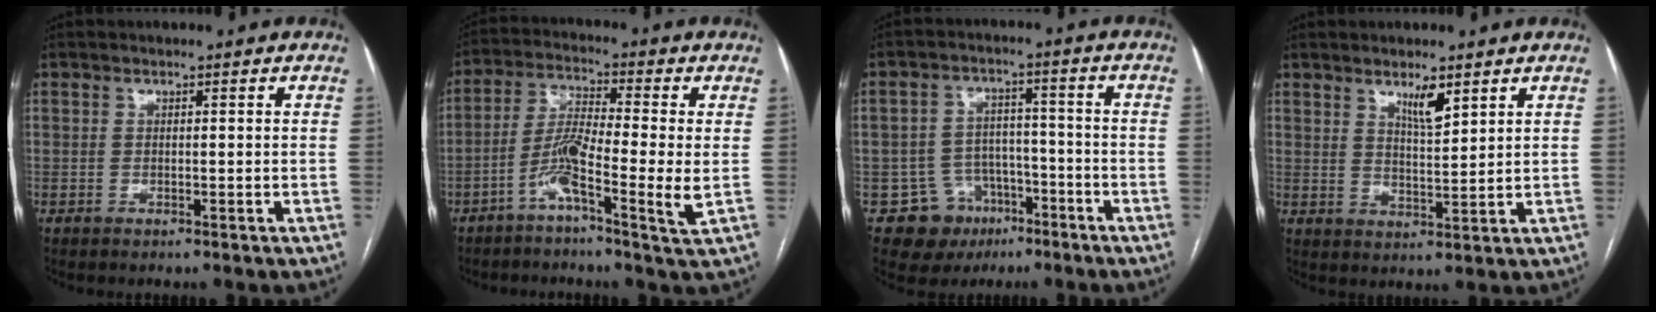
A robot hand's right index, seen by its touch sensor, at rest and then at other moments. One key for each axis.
{"total": 8.6, "fx": -2.7, "fy": 0.0, "fz": 8.1, "tx": -0.160, "ty": 0.005, "tz": -0.059}
{"total": 8.6, "fx": -4.6, "fy": 7.1, "fz": 1.2, "tx": -0.015, "ty": 0.021, "tz": -0.060}
{"total": 4.1, "fx": 2.8, "fy": 0.7, "fz": 3.0, "tx": -0.056, "ty": -0.006, "tz": 0.052}